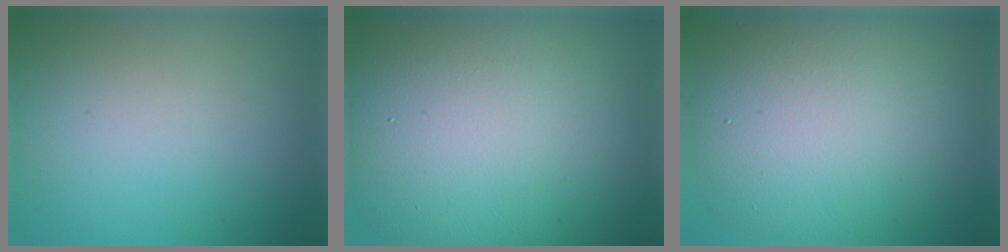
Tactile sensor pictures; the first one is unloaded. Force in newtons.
{"total": 18.4, "press": 18.4, "slide": 0.5}
{"total": 10.9, "press": 10.8, "slide": 1.1}